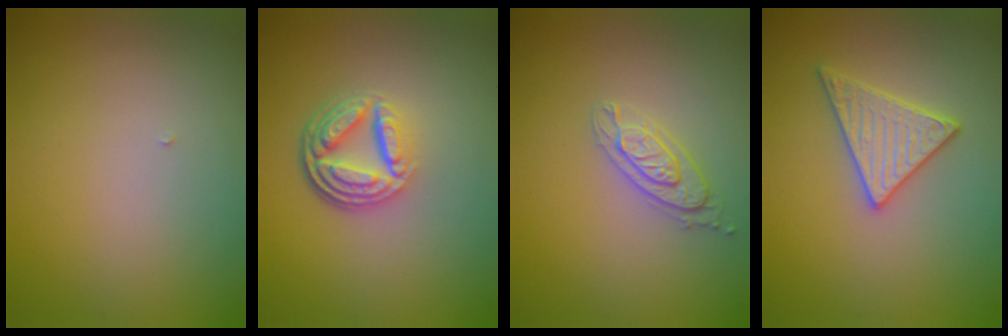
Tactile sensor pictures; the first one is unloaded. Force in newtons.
{"total": 5.1, "press": 3.6, "slide": 3.6}
{"total": 2.1, "press": 2.0, "slide": 0.4}
{"total": 3.1, "press": 3.0, "slide": 0.7}